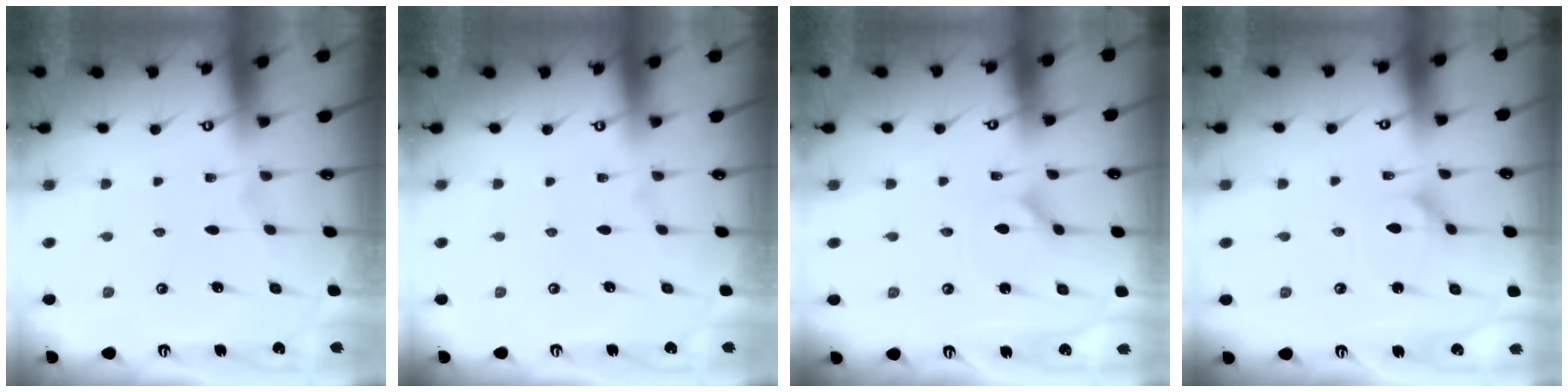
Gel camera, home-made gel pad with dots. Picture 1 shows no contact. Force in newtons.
{"total": 0.0}
{"total": 1.5, "press": 1.5, "slide": 0.1}
{"total": 3.0, "press": 3.0, "slide": 0.2}